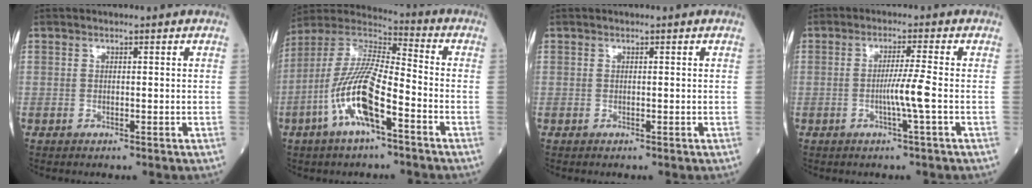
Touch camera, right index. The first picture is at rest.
{"total": 13.7, "force": [-5.3, 3.1, 12.3], "torque": [-0.256, 0.004, -0.105]}
{"total": 0.0}
{"total": 4.0, "force": [-1.0, -1.2, 3.7], "torque": [-0.070, -0.004, -0.019]}